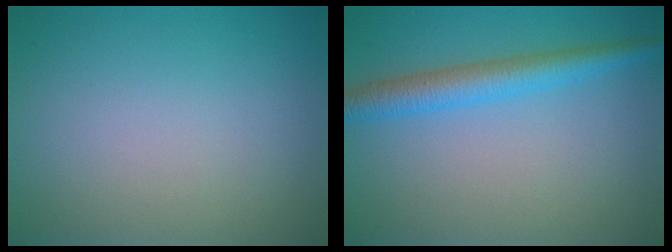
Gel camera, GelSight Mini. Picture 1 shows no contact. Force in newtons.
{"total": 3.6, "press": 3.6, "slide": 0.1}